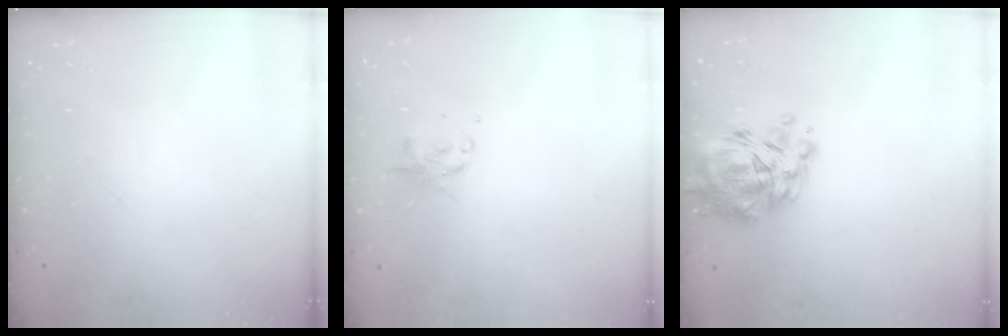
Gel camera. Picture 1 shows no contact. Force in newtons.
{"total": 2.8, "press": 2.7, "slide": 0.6}
{"total": 12.2, "press": 11.5, "slide": 4.0}